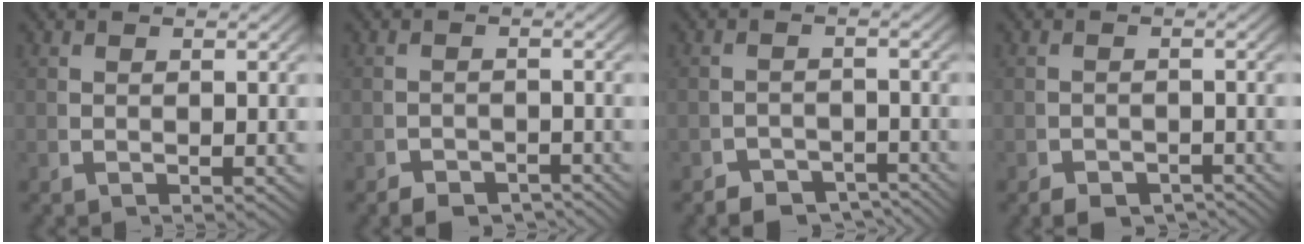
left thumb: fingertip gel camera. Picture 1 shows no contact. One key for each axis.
{"total": 2.8, "fx": -2.6, "fy": 0.8, "fz": 0.5, "tx": 0.003, "ty": -0.012, "tz": -0.045}
{"total": 4.9, "fx": -4.1, "fy": 2.4, "fz": 1.5, "tx": -0.013, "ty": -0.027, "tz": -0.063}
{"total": 2.8, "fx": -2.5, "fy": 1.0, "fz": 0.7, "tx": 0.001, "ty": -0.014, "tz": -0.040}